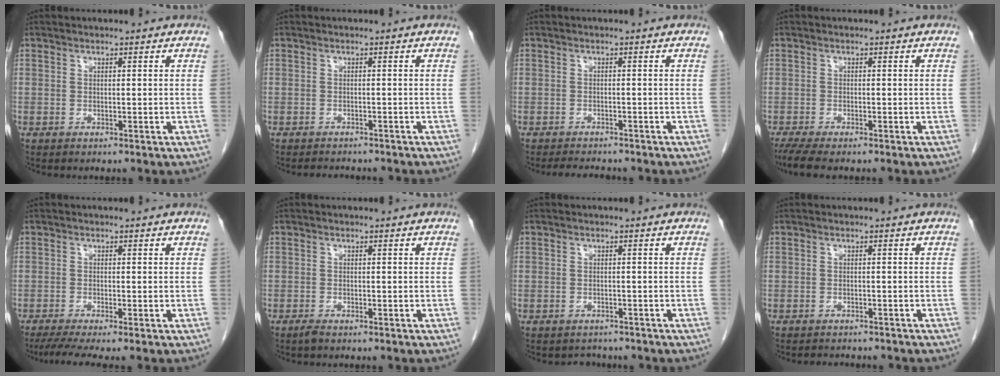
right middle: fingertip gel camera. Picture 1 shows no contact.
{"total": 5.0, "force": [-4.6, 1.1, 1.7], "torque": [-0.022, -0.003, -0.056]}
{"total": 5.0, "force": [-4.5, 1.0, 1.7], "torque": [-0.024, -0.006, -0.064]}
{"total": 4.4, "force": [-3.5, 0.3, 2.6], "torque": [-0.046, -0.011, -0.061]}
{"total": 5.0, "force": [-3.6, 0.0, 3.4], "torque": [-0.055, -0.015, -0.063]}
{"total": 0.8, "force": [-0.7, 0.1, 0.5], "torque": [-0.015, -0.003, -0.013]}
{"total": 2.1, "force": [-1.9, 1.0, -0.3], "torque": [-0.001, 0.000, -0.029]}
{"total": 4.5, "force": [-4.1, 1.0, 1.4], "torque": [-0.019, -0.003, -0.051]}